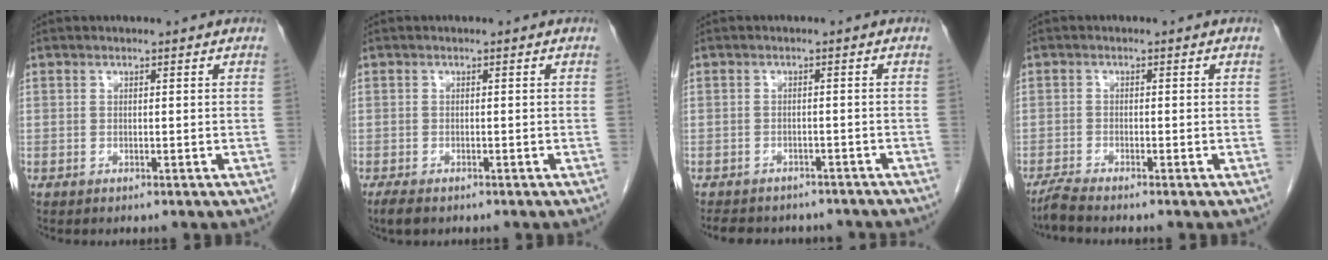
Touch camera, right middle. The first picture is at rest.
{"total": 2.2, "force": [-1.6, 0.7, 1.3], "torque": [-0.028, -0.005, -0.024]}
{"total": 11.9, "force": [-10.3, 4.7, 4.0], "torque": [-0.077, 0.004, -0.117]}
{"total": 2.4, "force": [-2.2, -0.6, 0.8], "torque": [-0.025, -0.008, -0.045]}